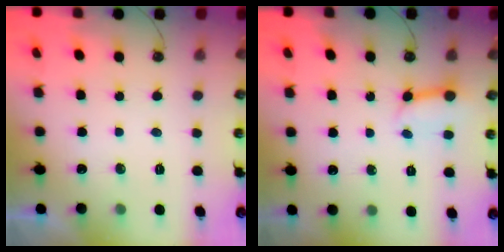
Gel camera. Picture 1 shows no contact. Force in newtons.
{"total": 5.6, "press": 5.6, "slide": 0.7}